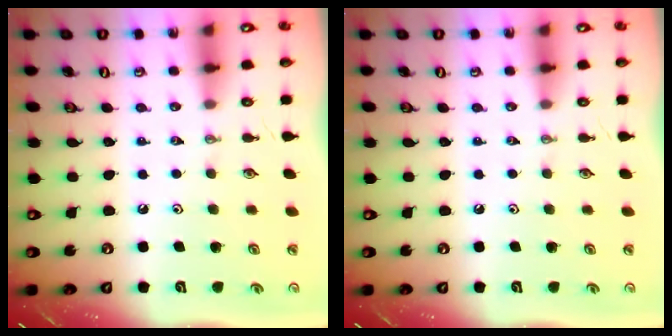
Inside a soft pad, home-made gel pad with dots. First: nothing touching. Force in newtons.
{"total": 0.0}